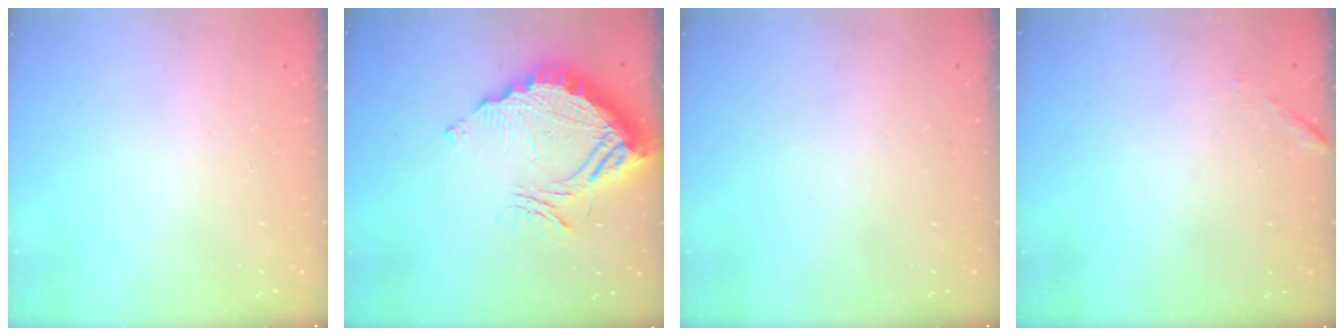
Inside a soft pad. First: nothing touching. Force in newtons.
{"total": 15.9, "press": 15.8, "slide": 1.2}
{"total": 0.0}
{"total": 6.2, "press": 6.2, "slide": 0.2}